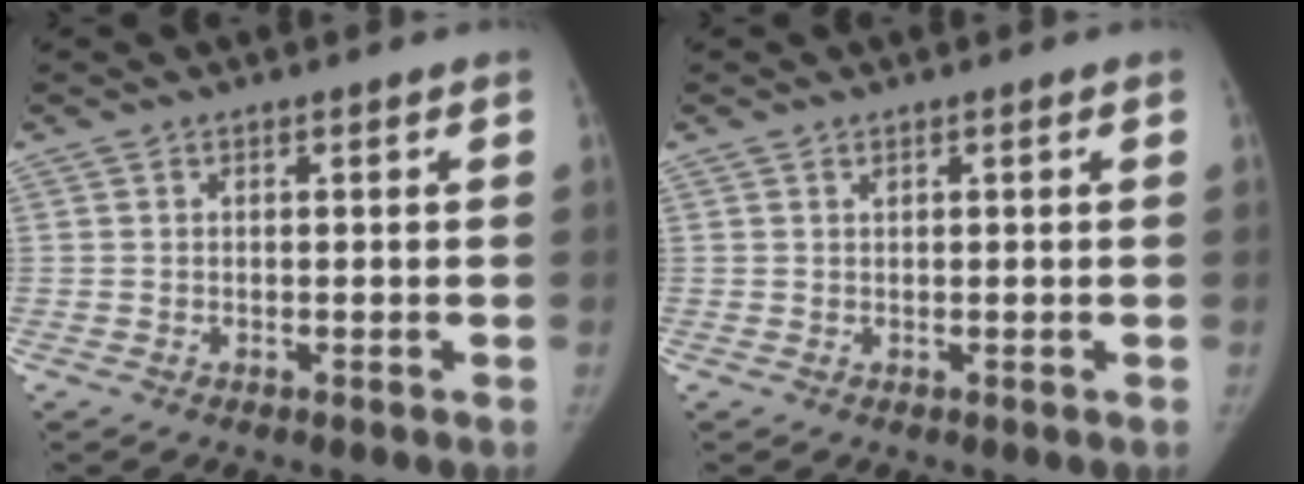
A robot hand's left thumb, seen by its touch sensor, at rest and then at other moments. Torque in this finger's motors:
{"motor_torque": [0.12, 0.04, -0.45, 0.24, 0.03]}